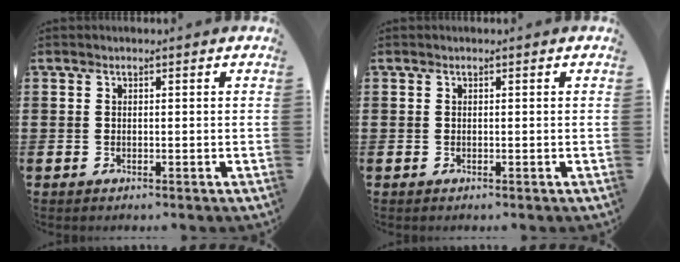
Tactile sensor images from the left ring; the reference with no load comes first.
{"total": 0.0}